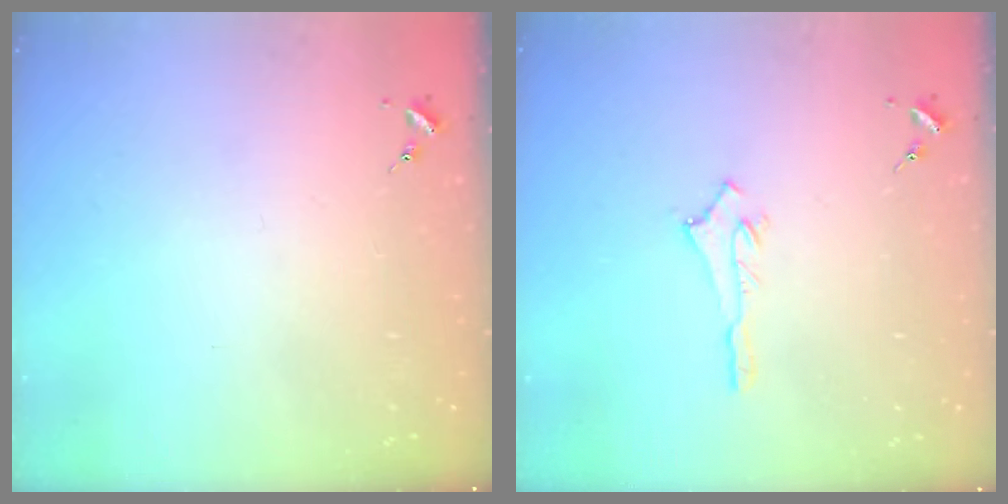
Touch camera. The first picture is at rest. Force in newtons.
{"total": 2.6, "press": 2.5, "slide": 0.4}